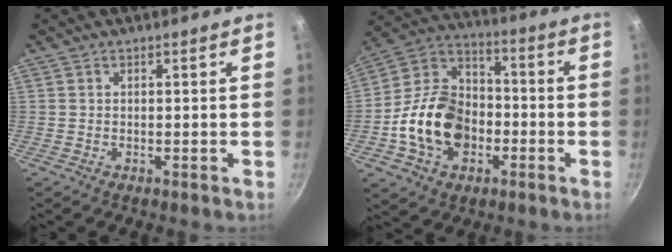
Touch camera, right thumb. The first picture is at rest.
{"total": 18.1, "force": [-4.3, 13.3, 11.5], "torque": [-0.181, 0.044, -0.087]}